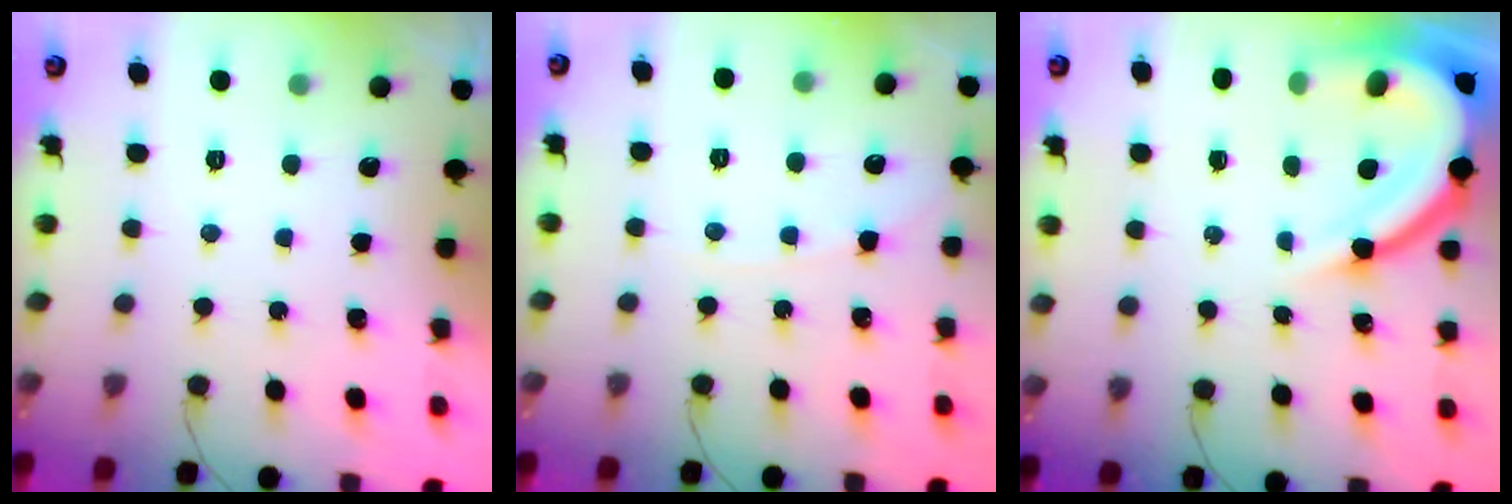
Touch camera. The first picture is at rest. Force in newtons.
{"total": 4.6, "press": 4.5, "slide": 0.6}
{"total": 13.3, "press": 13.2, "slide": 1.5}